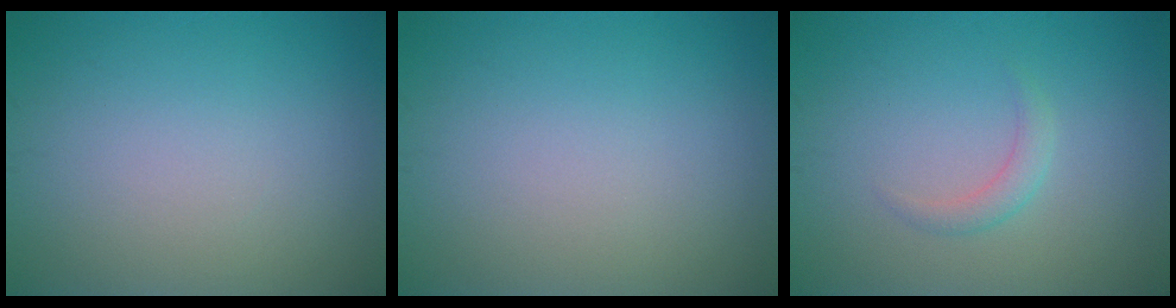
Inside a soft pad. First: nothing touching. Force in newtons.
{"total": 0.0}
{"total": 1.4, "press": 1.4, "slide": 0.1}